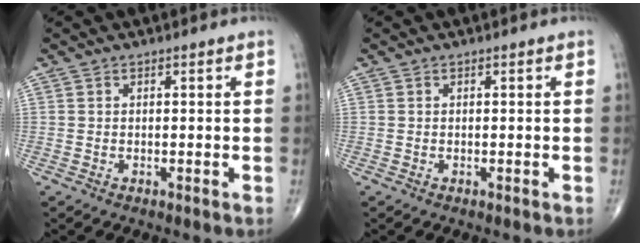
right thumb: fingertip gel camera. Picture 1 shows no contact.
{"total": 0.0}